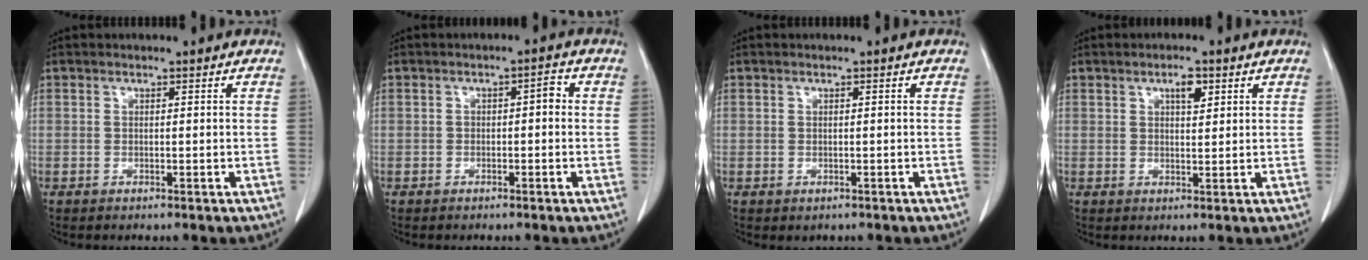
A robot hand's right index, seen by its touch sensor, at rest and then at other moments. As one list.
[{"total": 2.0, "force": [-0.1, 0.8, 1.8], "torque": [-0.022, 0.013, -0.001]}, {"total": 0.6, "force": [-0.2, 0.6, 0.2], "torque": [-0.004, 0.001, 0.001]}, {"total": 2.8, "force": [1.4, 0.9, 2.3], "torque": [-0.039, 0.000, 0.024]}]